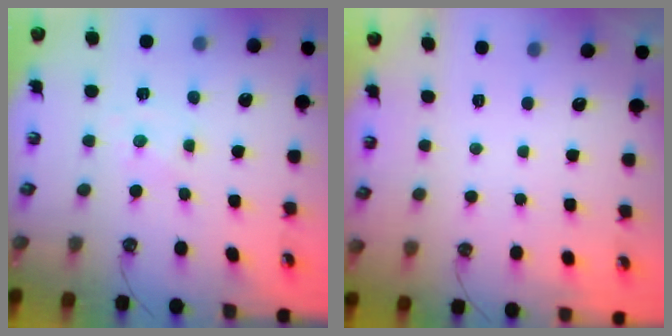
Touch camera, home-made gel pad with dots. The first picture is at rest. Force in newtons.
{"total": 0.0}